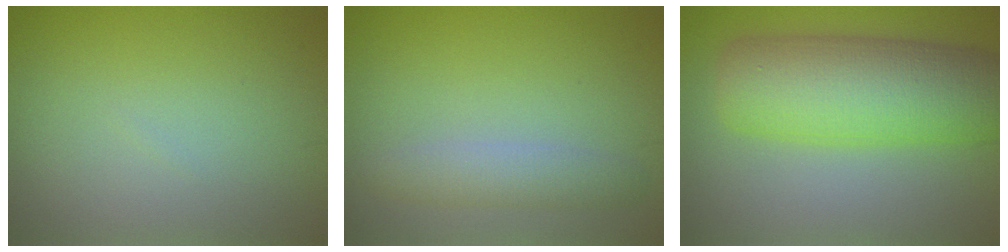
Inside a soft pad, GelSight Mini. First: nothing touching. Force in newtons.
{"total": 2.5, "press": 2.5, "slide": 0.1}
{"total": 9.5, "press": 9.5, "slide": 0.2}